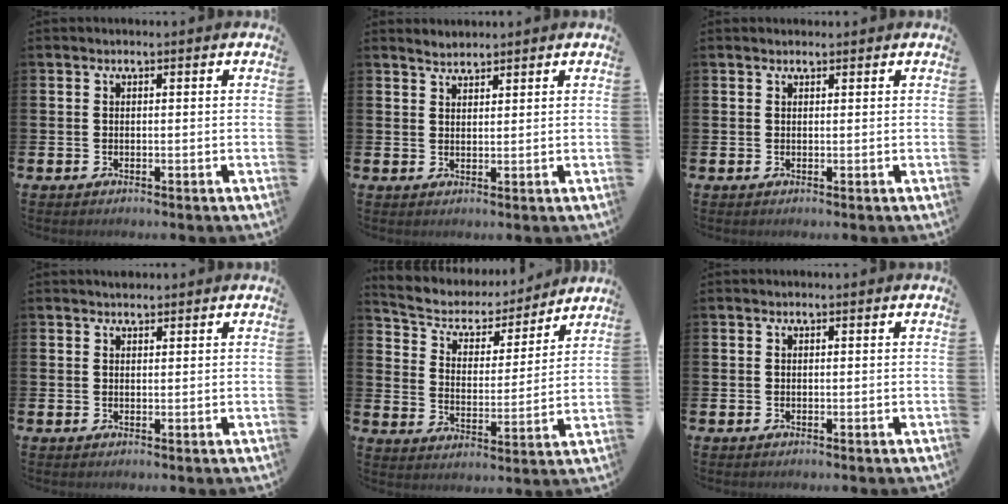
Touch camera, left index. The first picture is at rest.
{"total": 2.3, "force": [2.3, 0.4, 0.1], "torque": [-0.004, -0.004, 0.043]}
{"total": 0.7, "force": [0.7, 0.2, 0.0], "torque": [0.010, -0.003, 0.011]}
{"total": 1.5, "force": [1.4, 0.4, -0.1], "torque": [0.011, -0.002, 0.025]}
{"total": 5.2, "force": [4.6, 2.3, 1.0], "torque": [-0.052, -0.037, 0.073]}
{"total": 0.0}